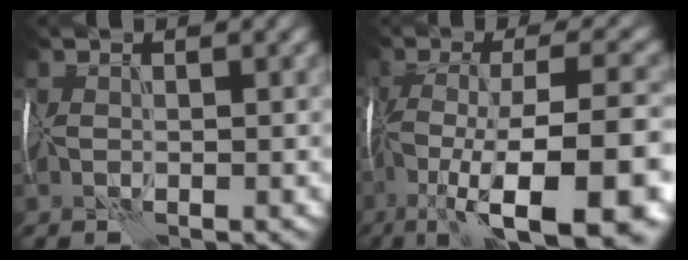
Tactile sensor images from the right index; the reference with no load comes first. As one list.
[{"total": 15.0, "force": [-6.6, 4.0, 12.8], "torque": [-0.214, 0.011, -0.103]}]